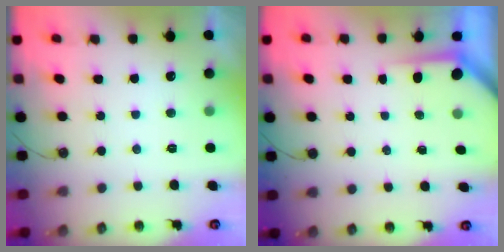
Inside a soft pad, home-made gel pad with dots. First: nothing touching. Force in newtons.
{"total": 3.4, "press": 3.4, "slide": 0.4}